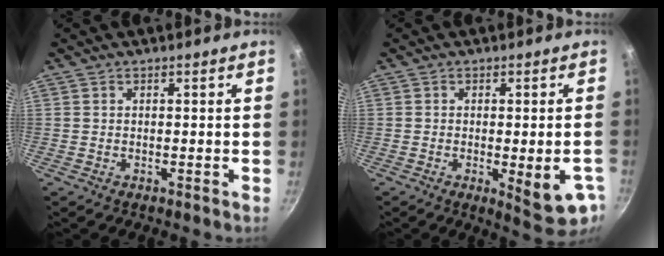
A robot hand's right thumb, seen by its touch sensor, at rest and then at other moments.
{"total": 9.8, "force": [-2.8, 3.0, 8.9], "torque": [-0.094, -0.005, -0.028]}